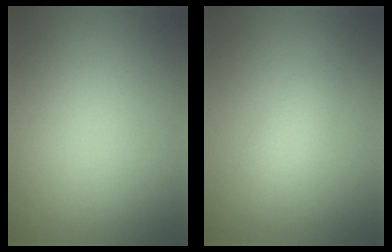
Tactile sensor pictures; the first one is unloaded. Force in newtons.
{"total": 1.3, "press": 1.3, "slide": 0.1}